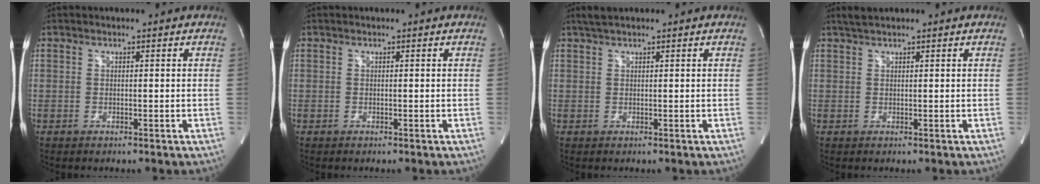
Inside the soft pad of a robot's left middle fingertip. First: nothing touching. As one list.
[{"total": 0.0}, {"total": 2.2, "force": [1.8, 0.3, 1.2], "torque": [-0.026, 0.018, 0.035]}, {"total": 1.9, "force": [1.6, 0.3, 0.8], "torque": [-0.021, 0.015, 0.033]}]